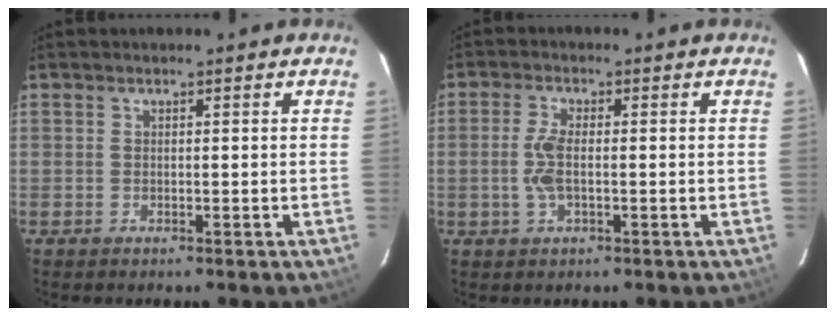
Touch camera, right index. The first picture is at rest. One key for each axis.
{"total": 4.5, "fx": -0.7, "fy": 1.5, "fz": 4.2, "tx": -0.090, "ty": 0.000, "tz": -0.013}